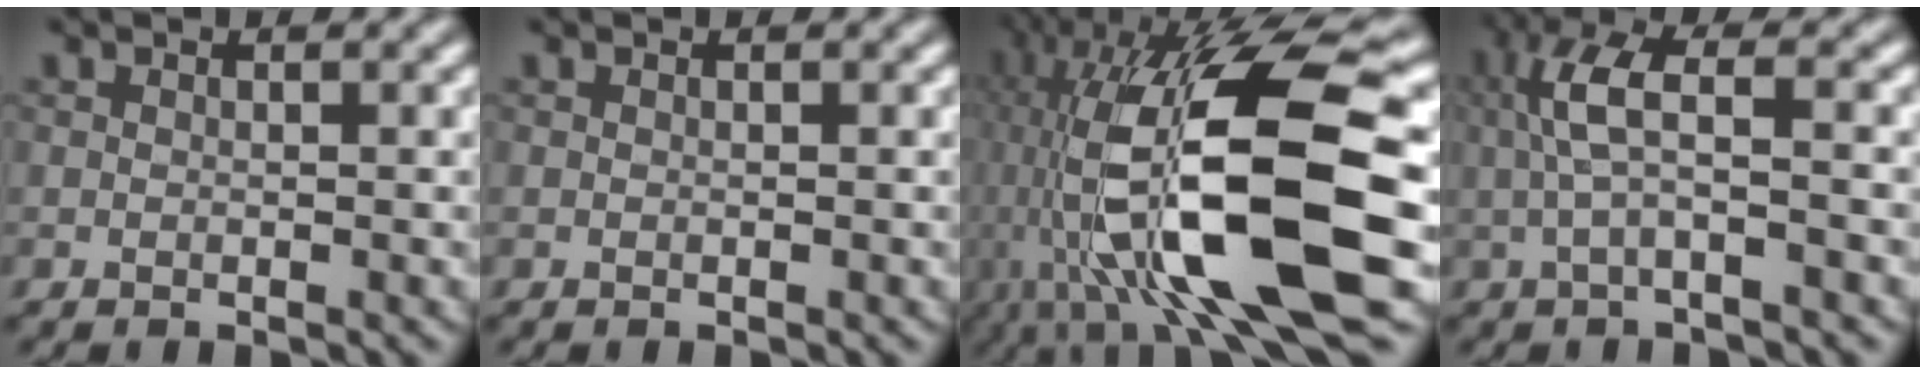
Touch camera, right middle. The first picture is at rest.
{"total": 0.0}
{"total": 17.2, "force": [-1.7, 5.4, 16.2], "torque": [-0.302, 0.029, -0.021]}
{"total": 4.0, "force": [-0.1, 0.8, 3.9], "torque": [-0.087, 0.022, -0.002]}